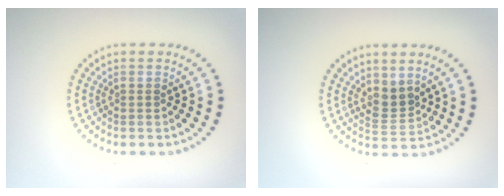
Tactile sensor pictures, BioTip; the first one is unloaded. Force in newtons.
{"total": 2.2, "press": 1.6, "slide": 1.6}